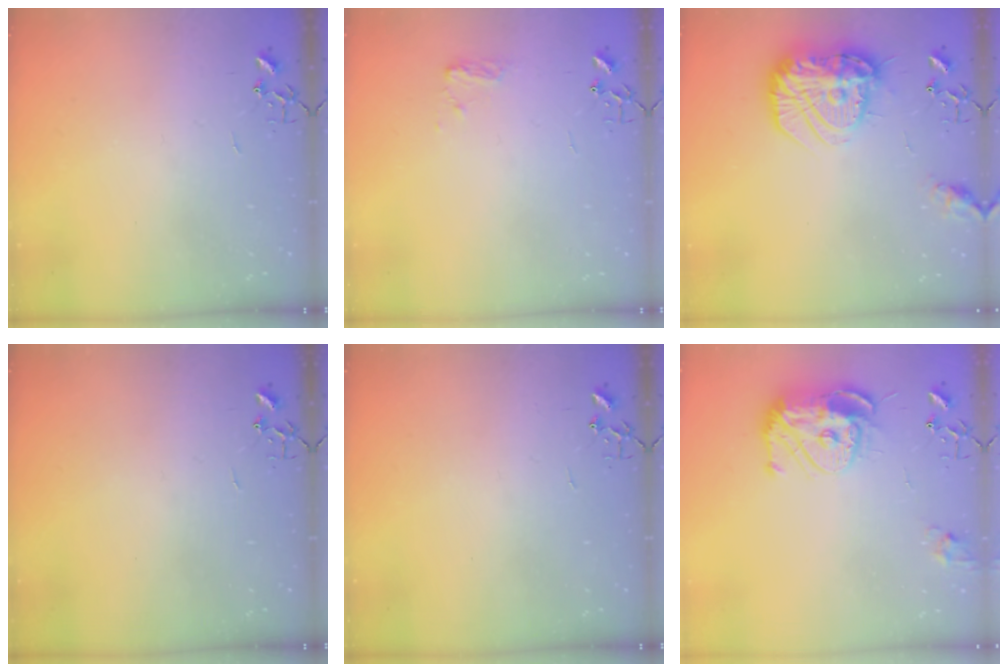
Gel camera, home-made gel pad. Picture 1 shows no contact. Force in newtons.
{"total": 7.2, "press": 7.2, "slide": 0.5}
{"total": 19.3, "press": 19.2, "slide": 1.6}
{"total": 0.0}
{"total": 0.0}
{"total": 13.5, "press": 13.4, "slide": 1.2}